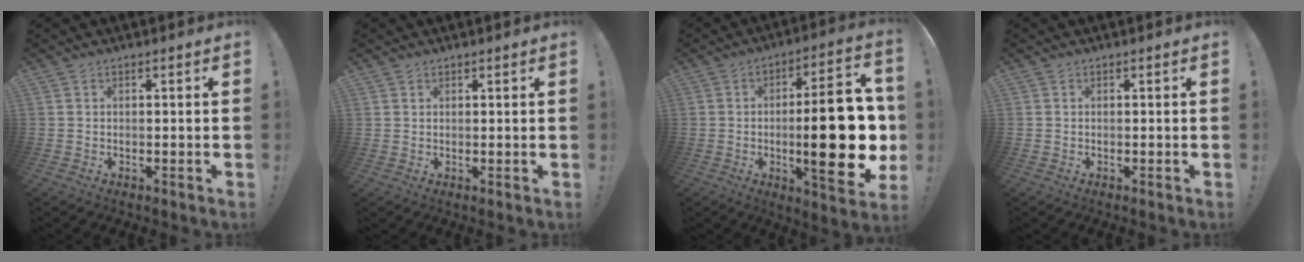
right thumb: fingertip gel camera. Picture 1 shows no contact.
{"total": 1.4, "force": [1.0, 1.1, 0.0], "torque": [0.008, -0.009, 0.016]}
{"total": 24.8, "force": [-2.0, 6.6, 23.8], "torque": [-0.365, -0.003, -0.026]}
{"total": 0.0}